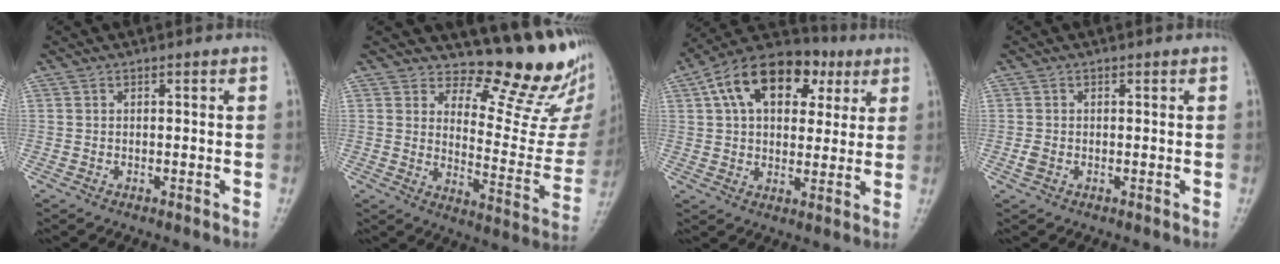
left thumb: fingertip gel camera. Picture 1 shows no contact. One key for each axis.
{"total": 14.1, "fx": 12.2, "fy": 4.1, "fz": 5.8, "tx": -0.034, "ty": -0.132, "tz": 0.159}
{"total": 18.0, "fx": 6.7, "fy": 11.3, "fz": 12.3, "tx": -0.173, "ty": 0.014, "tz": 0.100}
{"total": 1.5, "fx": -0.5, "fy": 1.0, "fz": 0.9, "tx": -0.025, "ty": 0.001, "tz": -0.011}